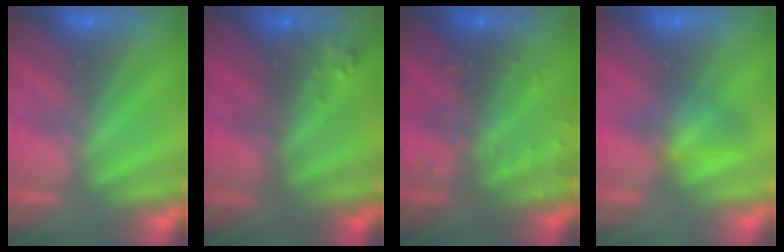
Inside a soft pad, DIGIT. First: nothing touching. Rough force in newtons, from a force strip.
{"total": 5.6}
{"total": 3.2}
{"total": 1.3}